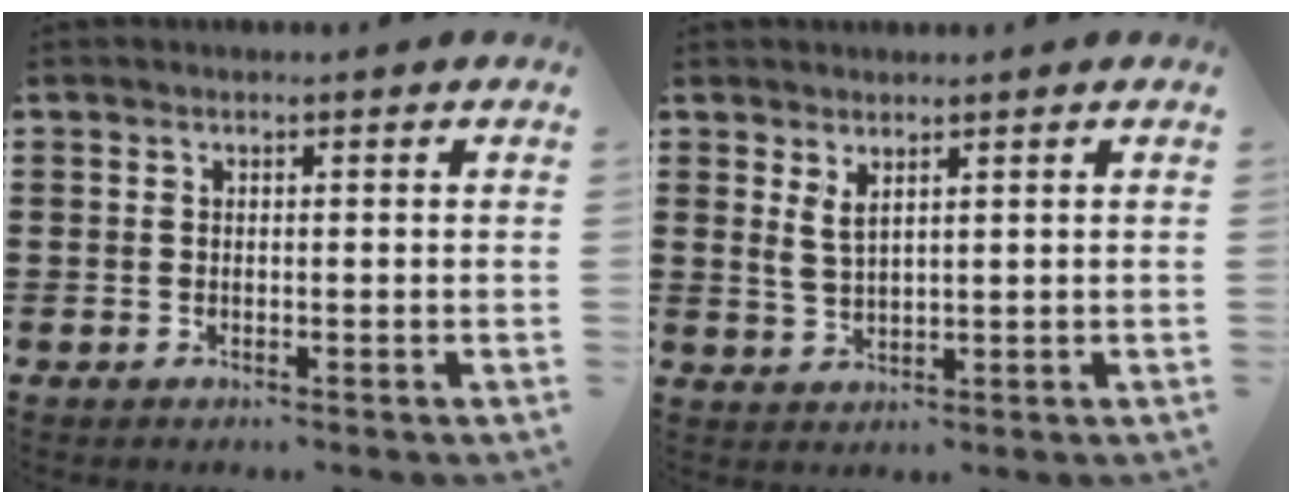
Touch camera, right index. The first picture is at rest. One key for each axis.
{"total": 2.6, "fx": 1.8, "fy": 0.8, "fz": 1.7, "tx": -0.037, "ty": 0.003, "tz": 0.033}